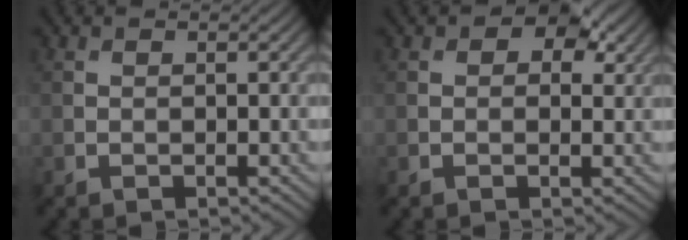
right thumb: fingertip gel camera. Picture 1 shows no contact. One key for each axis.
{"total": 4.3, "fx": 2.0, "fy": 2.6, "fz": 2.8, "tx": -0.030, "ty": -0.003, "tz": 0.022}